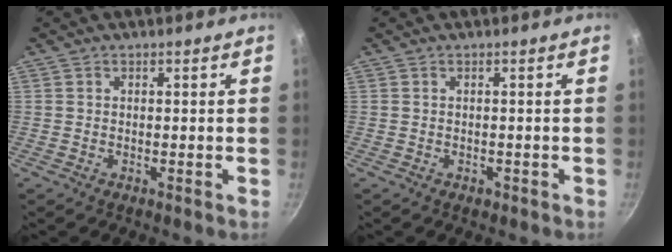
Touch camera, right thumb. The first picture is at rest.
{"total": 0.8, "force": [-0.4, 0.5, 0.4], "torque": [-0.006, 0.003, -0.001]}